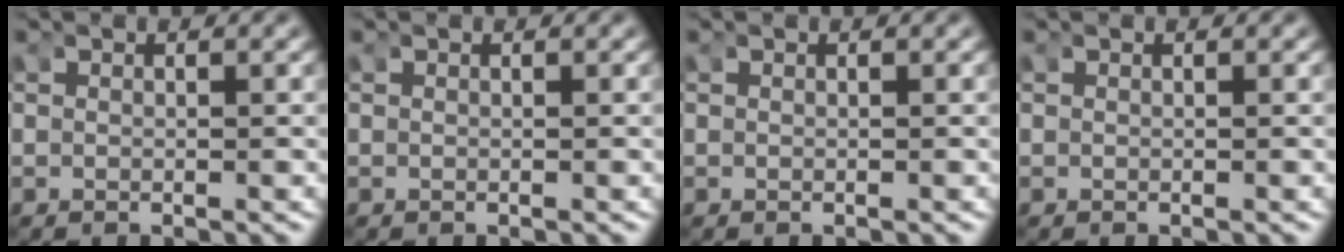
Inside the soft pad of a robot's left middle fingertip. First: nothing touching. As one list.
[{"total": 0.0}, {"total": 0.0}, {"total": 0.0}]